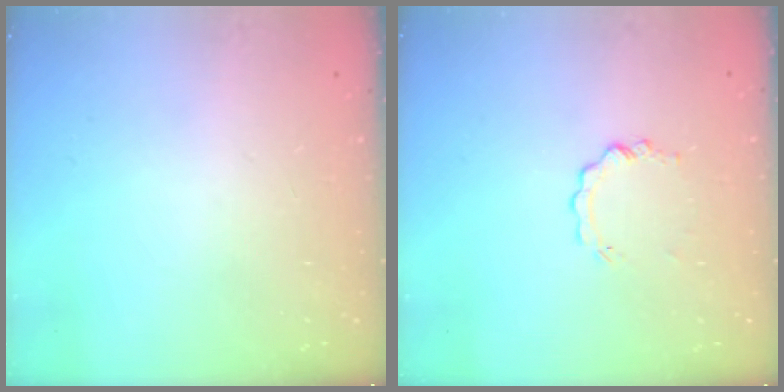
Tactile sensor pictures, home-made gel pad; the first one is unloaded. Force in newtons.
{"total": 3.6, "press": 3.6, "slide": 0.3}